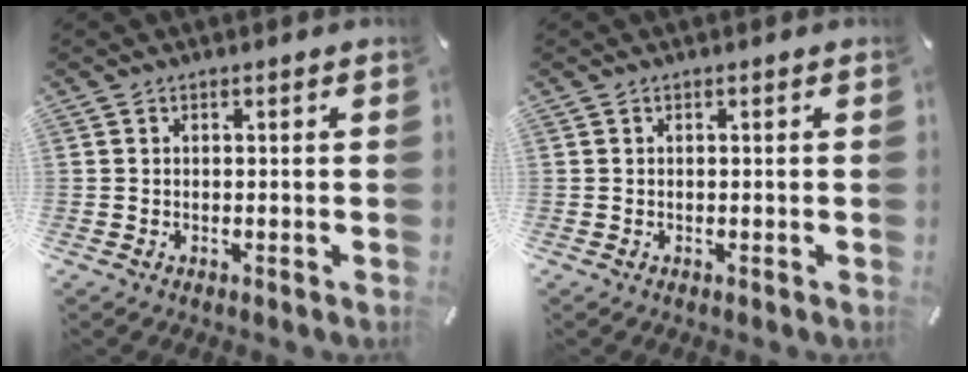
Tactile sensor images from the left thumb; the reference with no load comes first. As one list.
[{"total": 0.0}]